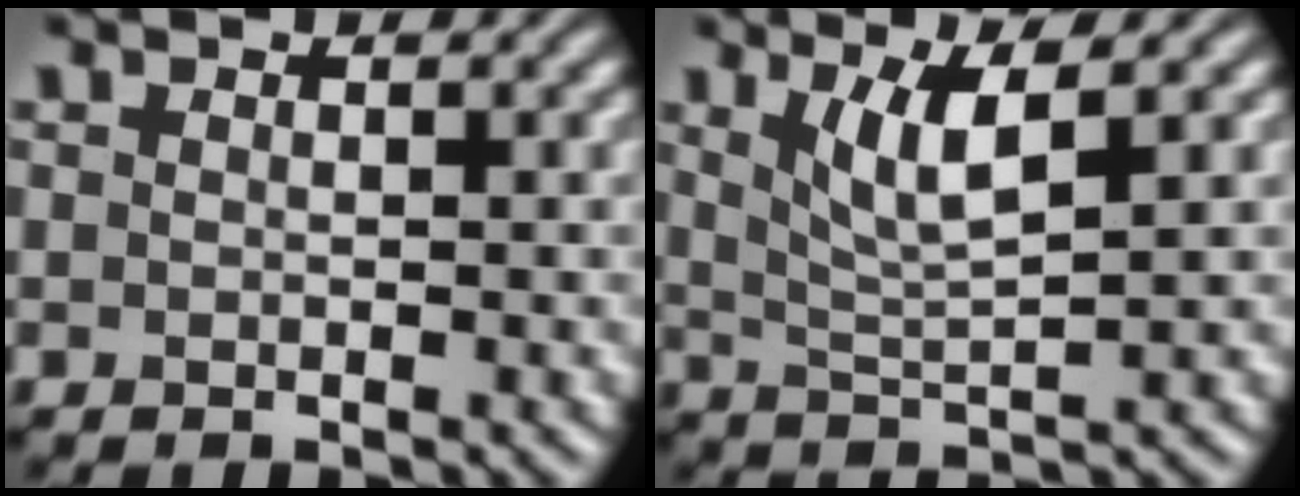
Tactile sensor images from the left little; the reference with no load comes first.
{"total": 3.9, "force": [1.6, 0.8, 3.4], "torque": [-0.069, -0.006, 0.037]}